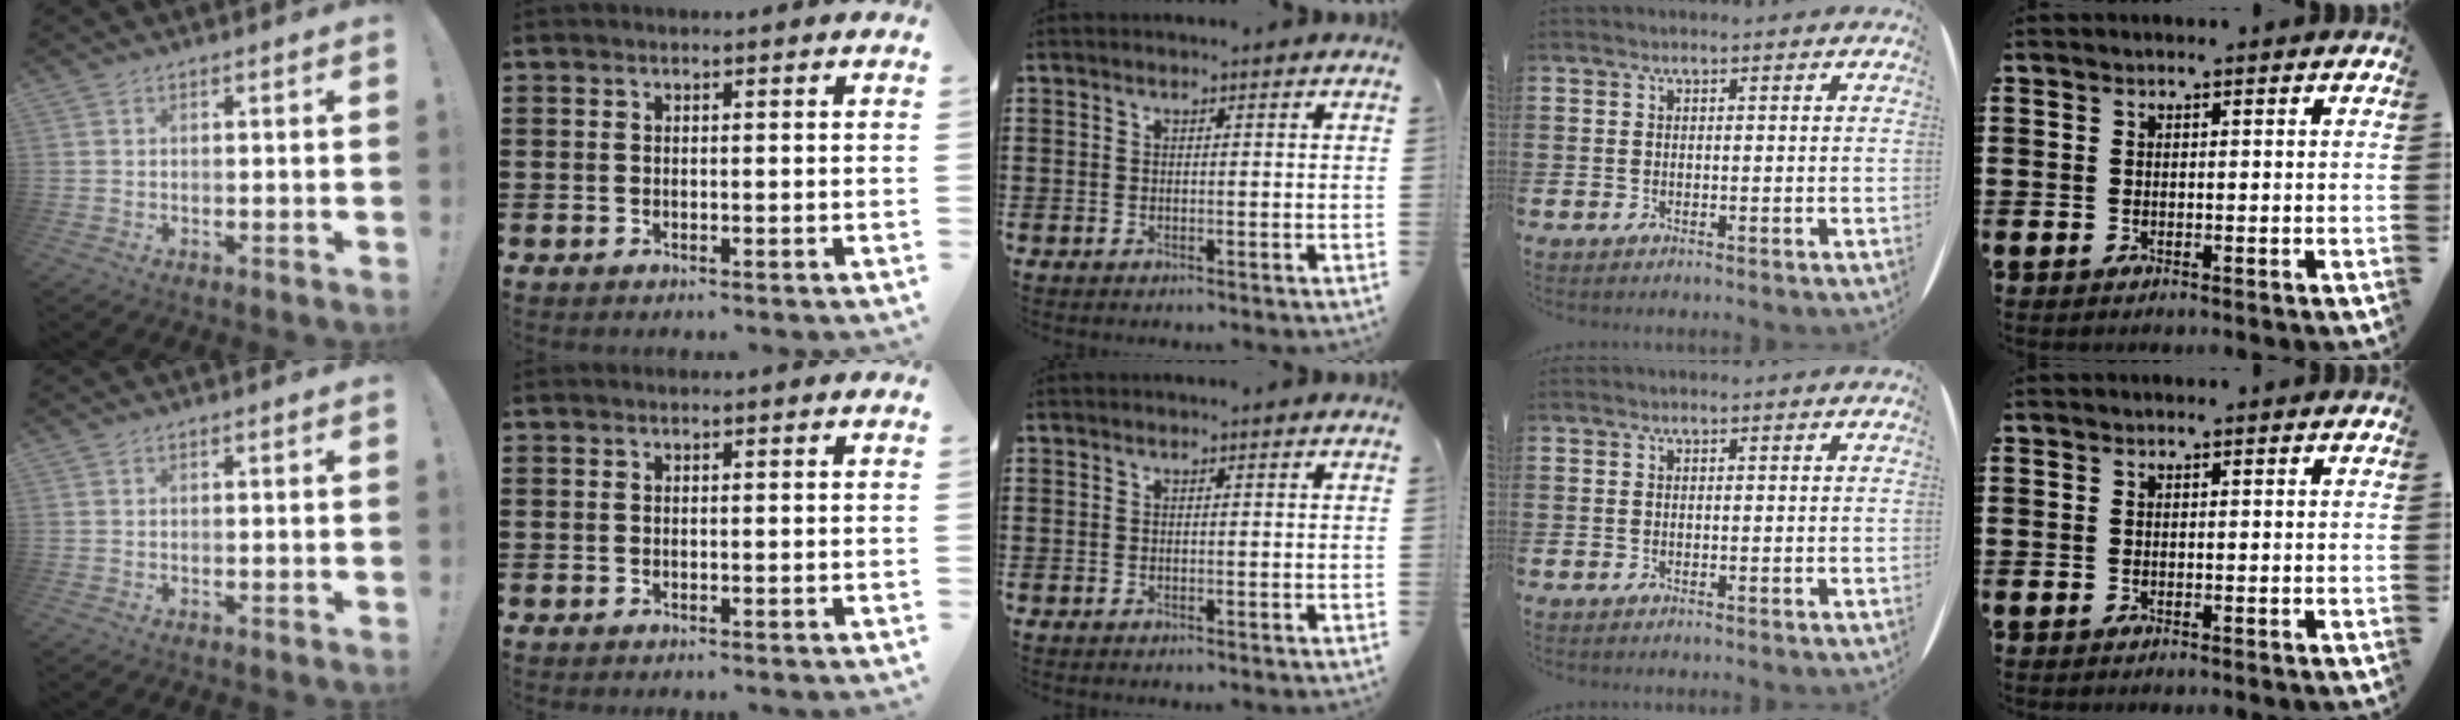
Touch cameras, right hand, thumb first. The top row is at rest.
{}